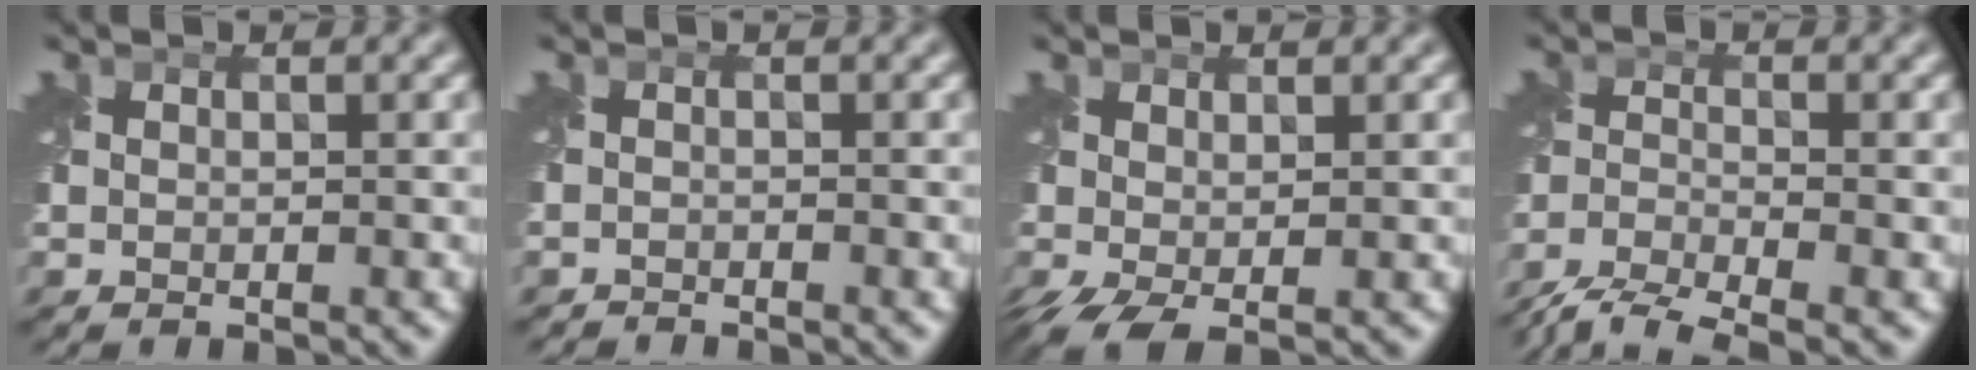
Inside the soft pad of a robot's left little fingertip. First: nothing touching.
{"total": 1.5, "force": [-1.5, 0.1, -0.1], "torque": [0.006, -0.011, -0.030]}
{"total": 2.8, "force": [-0.8, 1.1, 2.4], "torque": [-0.060, -0.007, -0.016]}
{"total": 6.9, "force": [-6.0, 1.4, 3.0], "torque": [-0.067, -0.029, -0.115]}